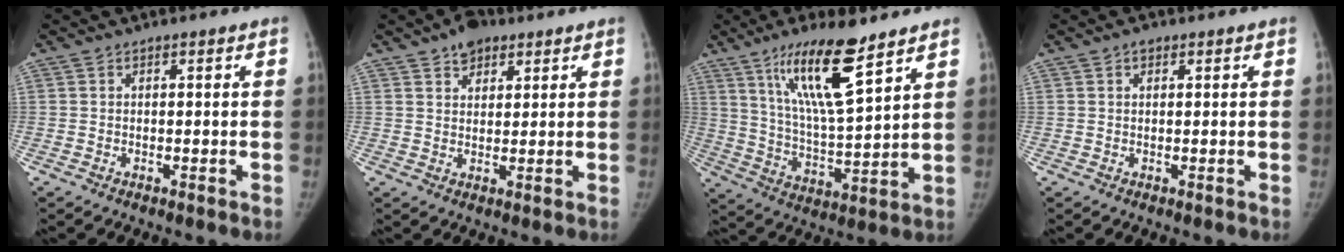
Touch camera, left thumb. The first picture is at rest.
{"total": 5.8, "force": [3.6, 3.6, 2.8], "torque": [-0.020, -0.014, 0.057]}
{"total": 15.9, "force": [9.7, 3.1, 12.2], "torque": [-0.211, -0.053, 0.188]}
{"total": 1.4, "force": [0.7, 0.8, 0.9], "torque": [-0.010, 0.000, 0.010]}